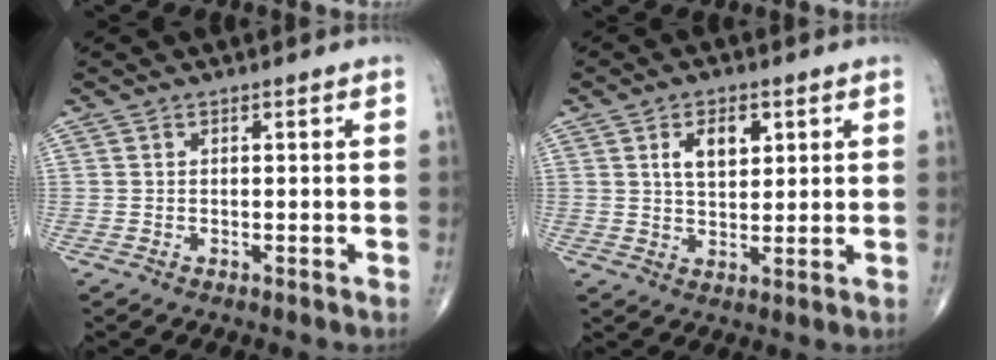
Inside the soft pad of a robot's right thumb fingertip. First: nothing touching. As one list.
[{"total": 6.3, "force": [2.3, 3.5, 4.6], "torque": [-0.063, -0.011, 0.042]}]